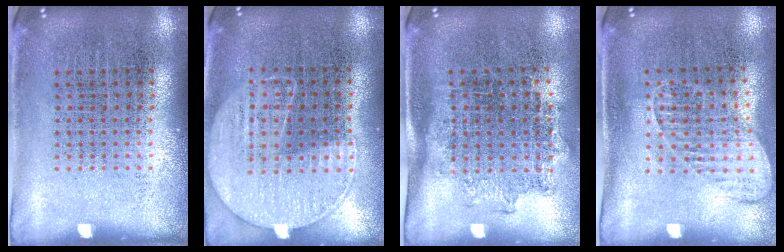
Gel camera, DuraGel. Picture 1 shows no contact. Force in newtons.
{"total": 1.3, "press": 1.1, "slide": 0.6}
{"total": 1.3, "press": 1.0, "slide": 0.8}
{"total": 1.4, "press": 1.2, "slide": 0.9}